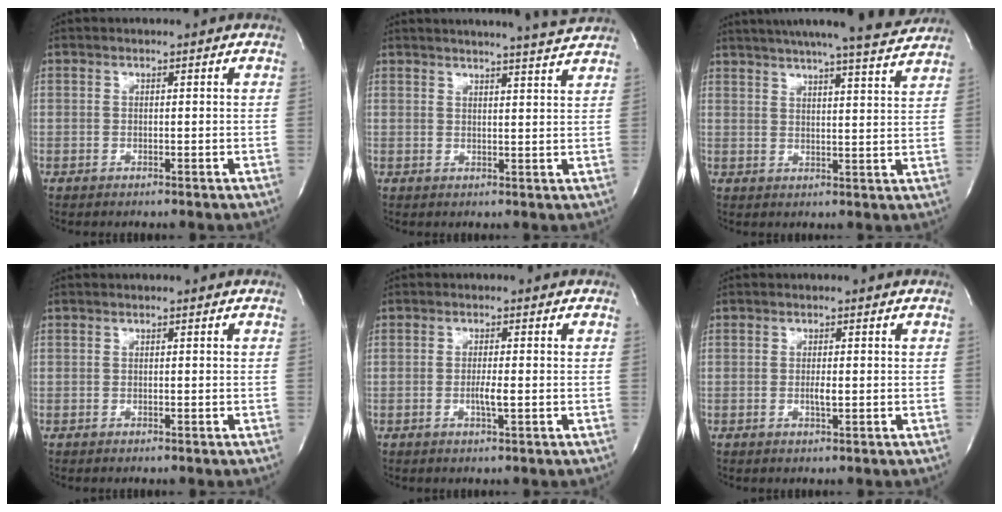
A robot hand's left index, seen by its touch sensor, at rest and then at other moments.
{"total": 7.4, "force": [7.0, -1.3, 2.0], "torque": [-0.034, -0.014, 0.079]}
{"total": 16.8, "force": [15.4, -0.1, 6.8], "torque": [-0.109, -0.017, 0.199]}
{"total": 0.0}
{"total": 2.1, "force": [-0.6, -0.1, 2.0], "torque": [-0.041, -0.007, -0.011]}
{"total": 1.4, "force": [-0.3, 0.2, 1.3], "torque": [-0.028, -0.005, -0.005]}